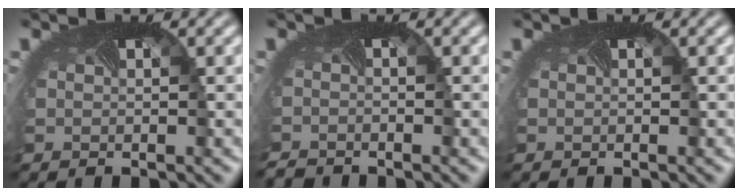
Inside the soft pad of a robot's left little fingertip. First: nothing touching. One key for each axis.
{"total": 1.9, "fx": -1.8, "fy": -0.1, "fz": -0.5, "tx": -0.001, "ty": -0.015, "tz": -0.038}
{"total": 0.0}